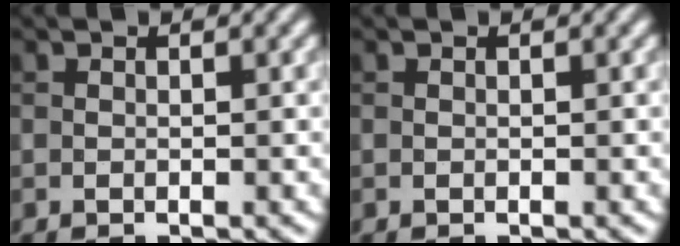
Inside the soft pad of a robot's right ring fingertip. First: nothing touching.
{"total": 0.0}